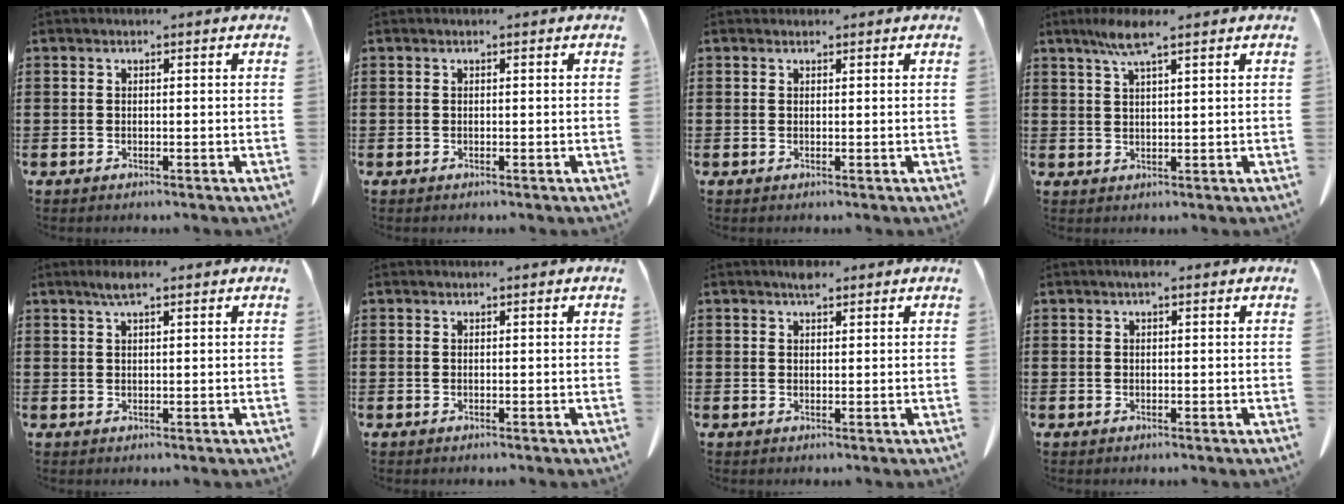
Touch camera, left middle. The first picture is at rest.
{"total": 0.0}
{"total": 0.5, "force": [0.5, 0.2, 0.0], "torque": [-0.002, 0.000, 0.010]}
{"total": 5.0, "force": [3.1, 0.6, 3.8], "torque": [-0.083, 0.007, 0.053]}
{"total": 2.4, "force": [1.5, 0.4, 1.8], "torque": [-0.039, 0.004, 0.026]}
{"total": 0.0}
{"total": 2.0, "force": [1.6, 0.7, 1.1], "torque": [-0.025, 0.004, 0.029]}
{"total": 0.9, "force": [0.5, 0.3, 0.7], "torque": [-0.015, 0.003, 0.008]}